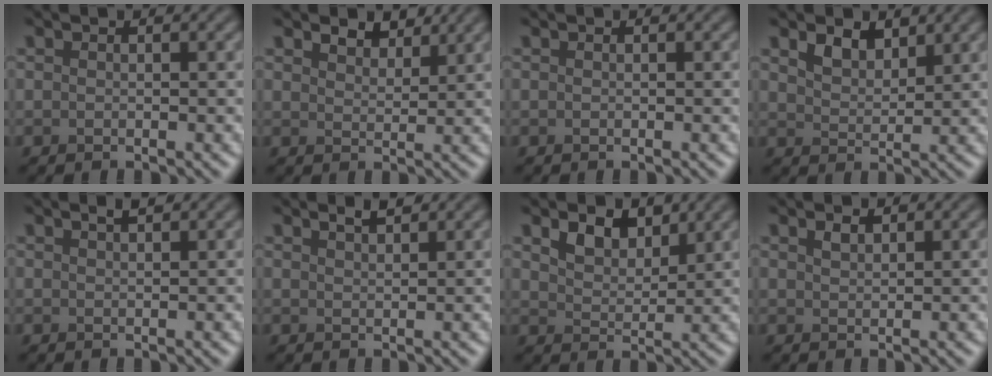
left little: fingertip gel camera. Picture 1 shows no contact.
{"total": 2.6, "force": [2.3, 1.0, 0.8], "torque": [-0.019, 0.001, 0.037]}
{"total": 0.0}
{"total": 2.5, "force": [1.8, 1.3, 1.2], "torque": [-0.030, -0.002, 0.036]}
{"total": 1.1, "force": [0.9, 0.2, 0.6], "torque": [-0.010, 0.002, 0.015]}
{"total": 1.4, "force": [1.3, 0.3, 0.6], "torque": [-0.011, 0.002, 0.022]}
{"total": 3.1, "force": [2.1, 1.7, 1.5], "torque": [-0.039, -0.001, 0.035]}
{"total": 1.0, "force": [0.8, 0.4, 0.5], "torque": [-0.012, 0.001, 0.017]}